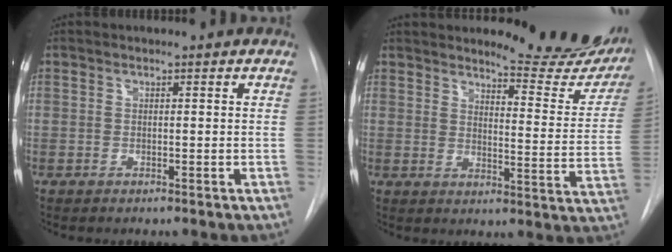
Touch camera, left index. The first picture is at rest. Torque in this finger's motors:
{"motor_torque": [0.64, -0.90, 0.28, 0.02]}